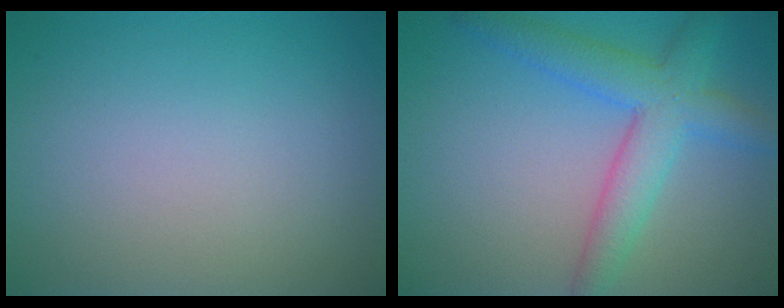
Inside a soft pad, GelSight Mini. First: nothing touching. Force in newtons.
{"total": 5.1, "press": 5.1, "slide": 0.2}